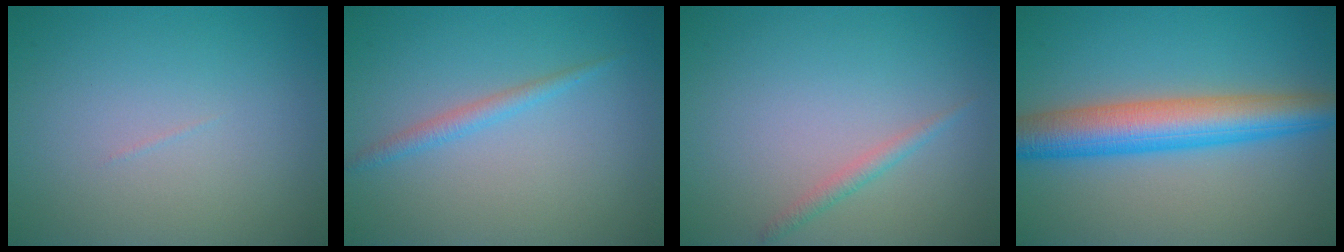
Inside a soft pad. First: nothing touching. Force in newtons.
{"total": 1.4, "press": 1.4, "slide": 0.1}
{"total": 1.2, "press": 1.2, "slide": 0.0}
{"total": 7.1, "press": 7.1, "slide": 0.2}